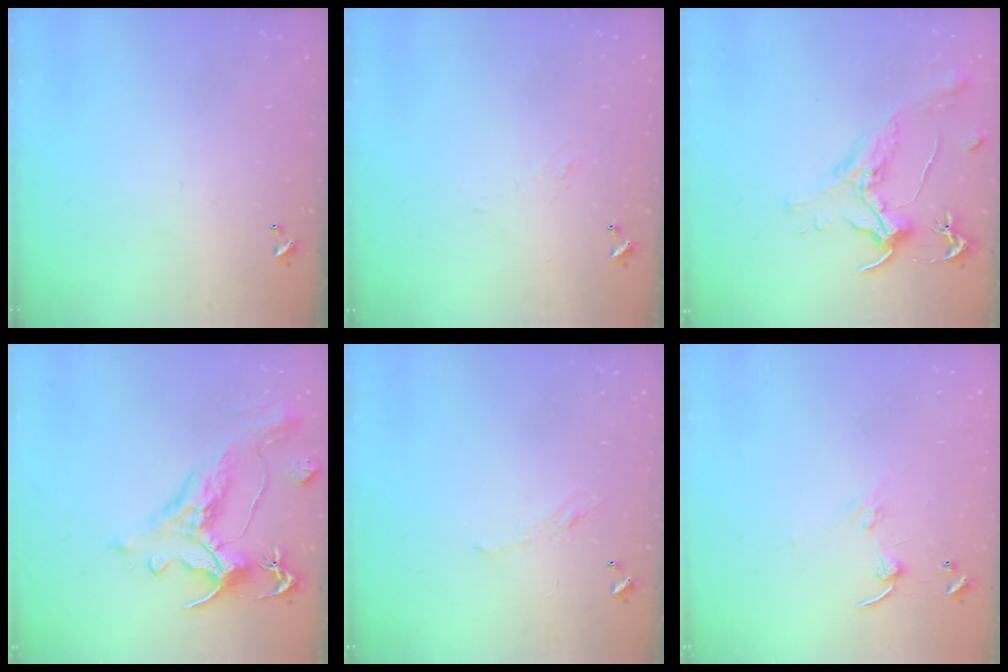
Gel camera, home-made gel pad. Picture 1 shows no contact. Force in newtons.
{"total": 1.6, "press": 1.5, "slide": 0.5}
{"total": 1.6, "press": 1.5, "slide": 0.7}
{"total": 1.6, "press": 0.7, "slide": 1.4}
{"total": 2.2, "press": 2.1, "slide": 0.8}
{"total": 4.6, "press": 4.6, "slide": 0.4}